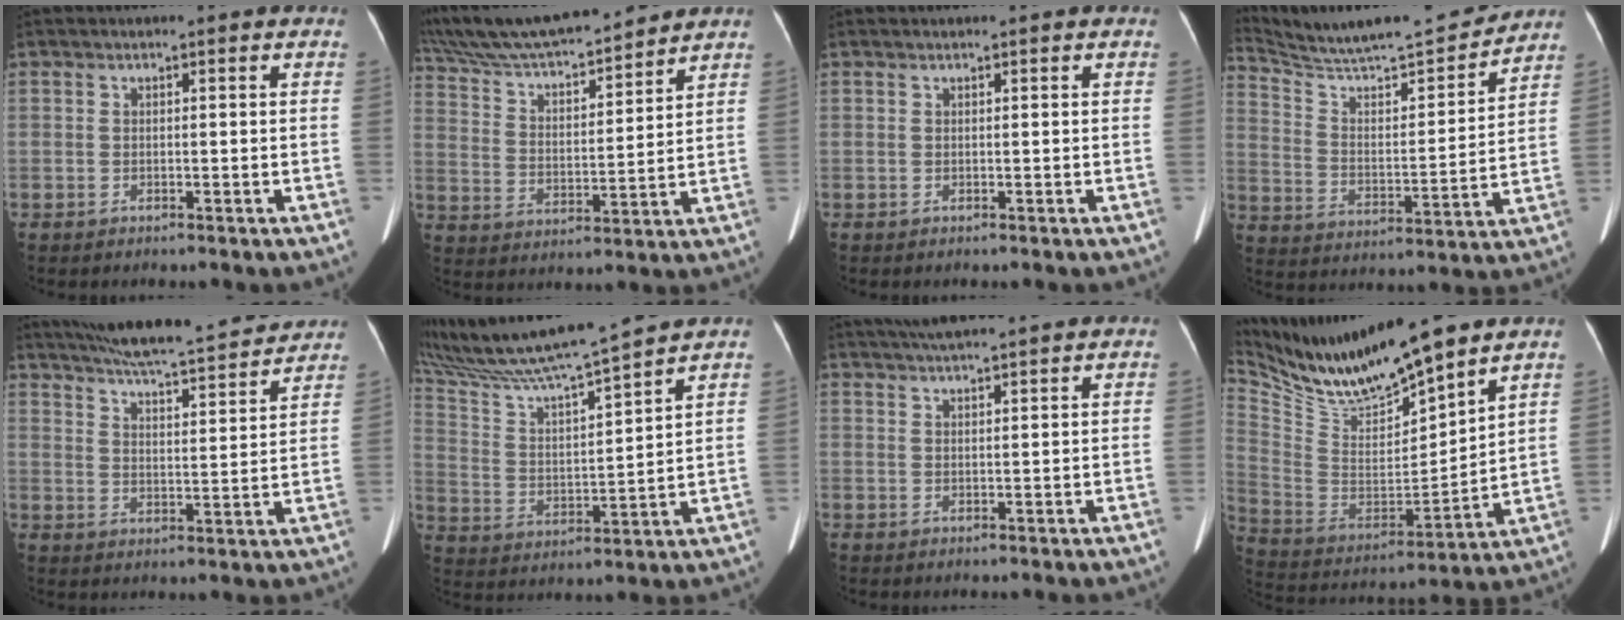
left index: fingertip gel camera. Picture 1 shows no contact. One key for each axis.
{"total": 19.2, "fx": 17.4, "fy": 2.3, "fz": 7.7, "tx": -0.145, "ty": 0.022, "tz": 0.298}
{"total": 0.0}
{"total": 19.2, "fx": 17.9, "fy": 0.7, "fz": 6.7, "tx": -0.126, "ty": -0.011, "tz": 0.285}
{"total": 19.2, "fx": 17.5, "fy": 2.2, "fz": 7.6, "tx": -0.130, "ty": 0.007, "tz": 0.247}
{"total": 16.7, "fx": 15.1, "fy": -1.2, "fz": 7.0, "tx": -0.141, "ty": -0.008, "tz": 0.265}
{"total": 8.3, "fx": 7.3, "fy": -0.2, "fz": 3.8, "tx": -0.065, "ty": 0.032, "tz": 0.109}
{"total": 18.6, "fx": 16.4, "fy": 1.8, "fz": 8.7, "tx": -0.185, "ty": -0.016, "tz": 0.312}